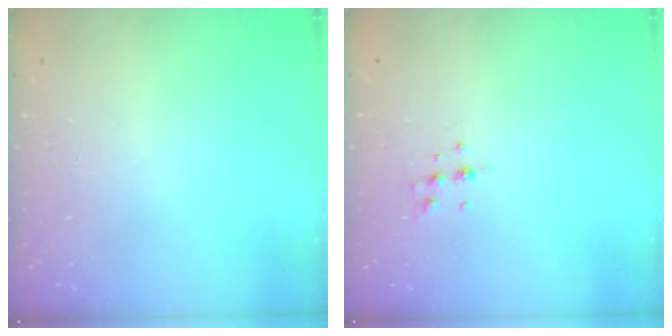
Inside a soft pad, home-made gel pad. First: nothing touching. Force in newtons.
{"total": 5.3, "press": 5.2, "slide": 1.4}